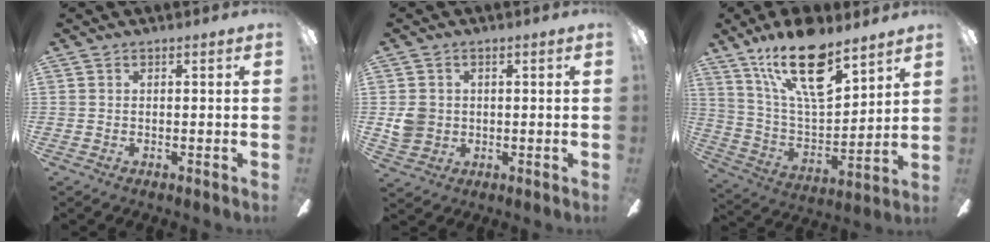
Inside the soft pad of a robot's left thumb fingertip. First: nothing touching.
{"total": 6.0, "force": [1.1, 5.6, 1.9], "torque": [-0.023, 0.009, 0.026]}
{"total": 21.2, "force": [13.9, 8.2, 13.7], "torque": [-0.247, -0.076, 0.239]}